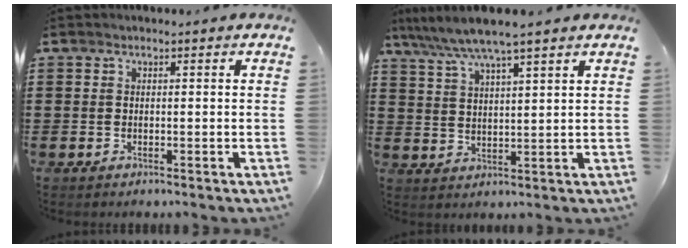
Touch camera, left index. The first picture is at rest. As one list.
[{"total": 5.7, "force": [4.8, -0.1, 3.1], "torque": [-0.075, -0.017, 0.083]}]